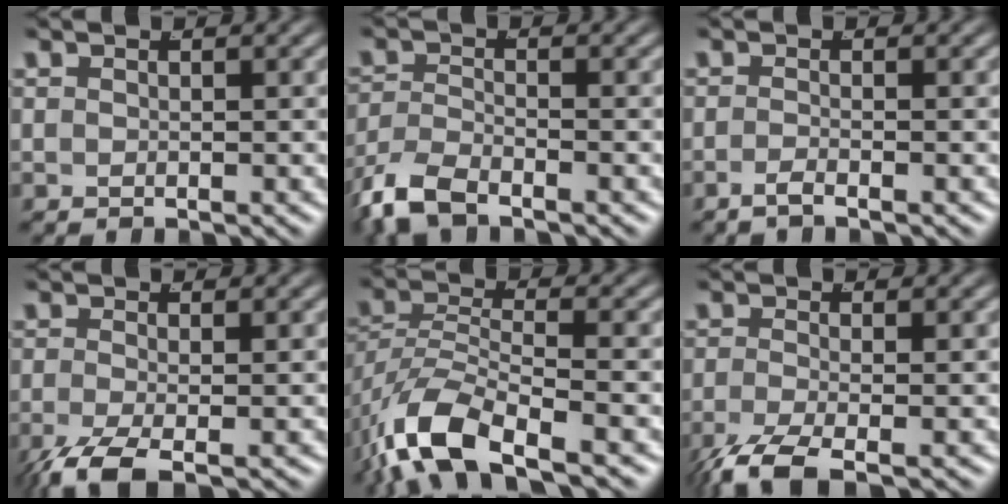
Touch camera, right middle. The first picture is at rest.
{"total": 4.0, "force": [-3.1, 1.6, 1.9], "torque": [-0.051, -0.017, -0.048]}
{"total": 1.5, "force": [-1.3, -0.3, 0.7], "torque": [-0.018, -0.005, -0.023]}
{"total": 4.0, "force": [-2.8, 1.3, 2.5], "torque": [-0.071, -0.034, -0.031]}
{"total": 7.1, "force": [-3.9, 3.2, 5.0], "torque": [-0.124, -0.039, -0.045]}
{"total": 4.4, "force": [-3.2, 1.2, 2.7], "torque": [-0.070, -0.031, -0.038]}